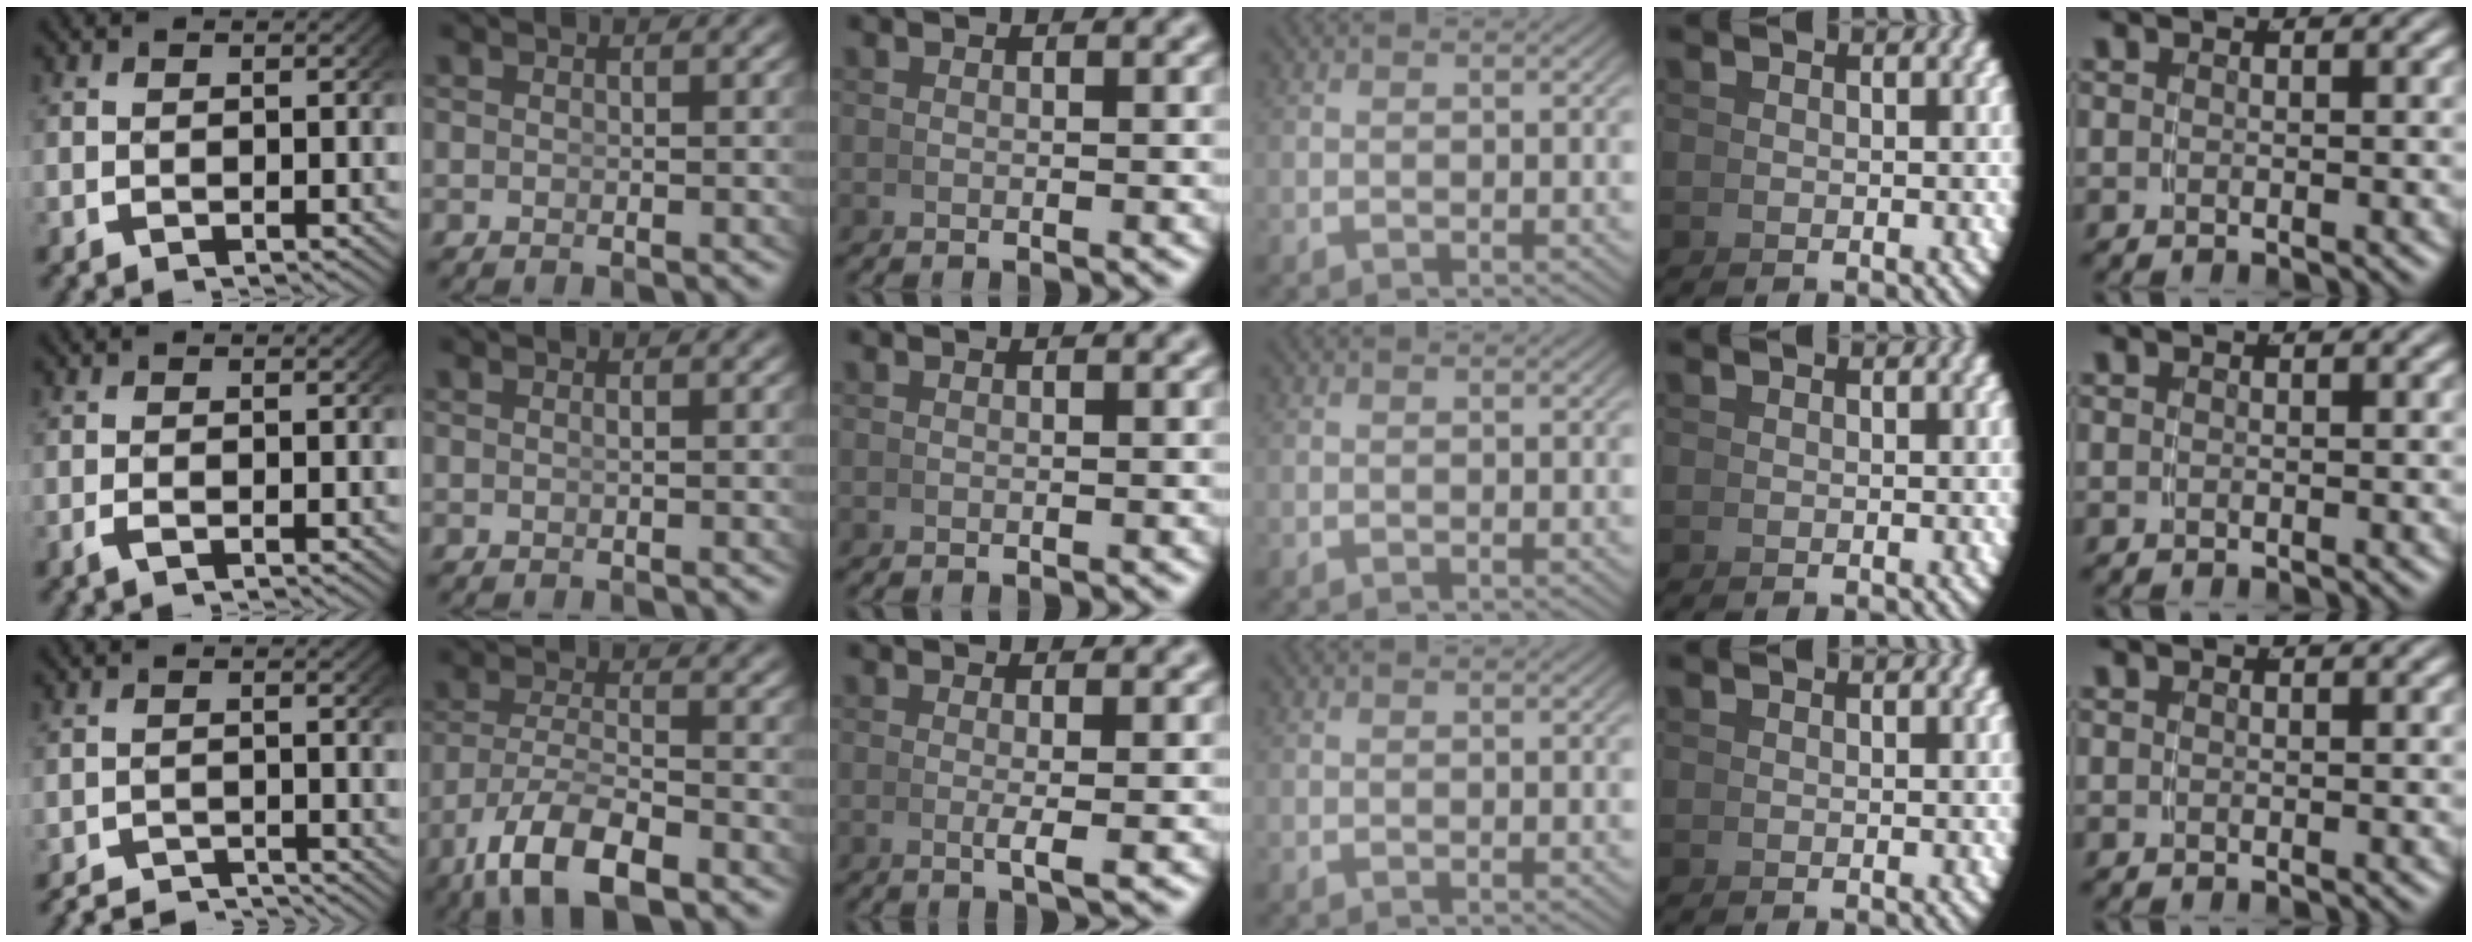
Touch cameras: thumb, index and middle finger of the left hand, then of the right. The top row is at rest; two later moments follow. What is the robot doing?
{"motion": "grasp_and_lifting", "object": "photo album"}